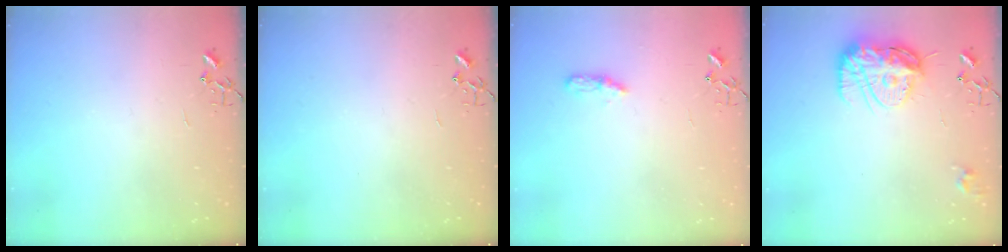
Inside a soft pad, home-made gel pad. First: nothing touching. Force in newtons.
{"total": 0.0}
{"total": 4.9, "press": 4.8, "slide": 0.6}
{"total": 14.9, "press": 14.8, "slide": 1.2}